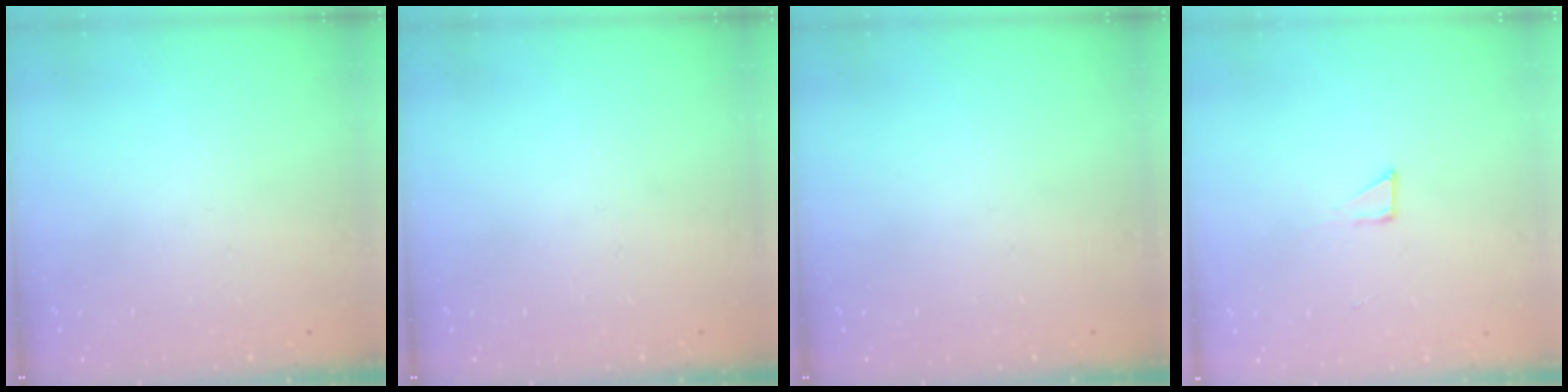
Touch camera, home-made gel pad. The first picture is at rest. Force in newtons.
{"total": 0.0}
{"total": 0.0}
{"total": 3.0, "press": 3.0, "slide": 0.3}